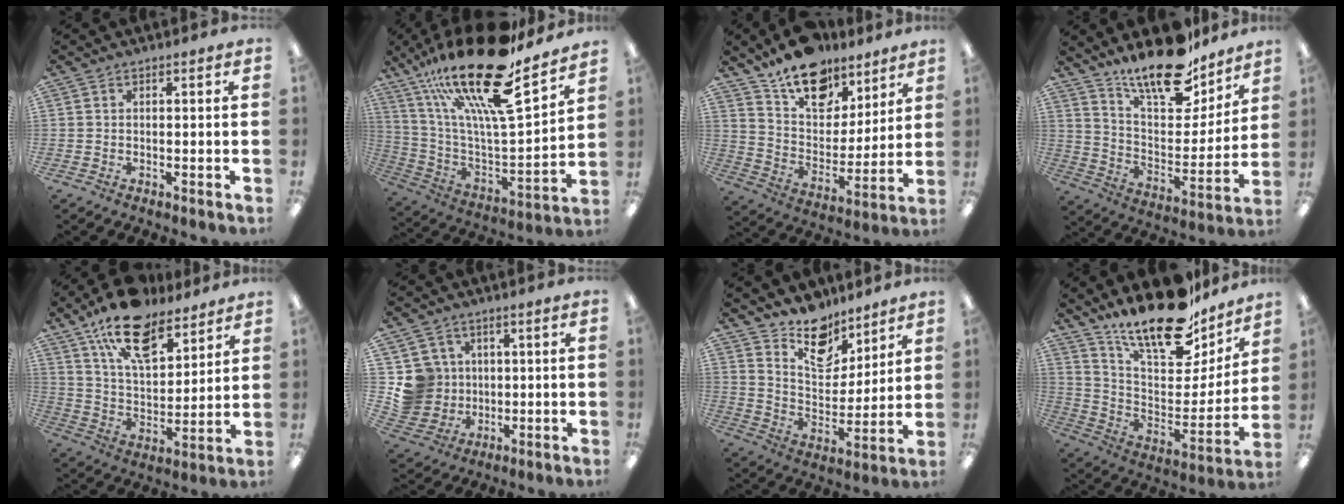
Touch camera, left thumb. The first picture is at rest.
{"total": 27.8, "force": [18.9, 8.1, 18.7], "torque": [-0.331, -0.118, 0.316]}
{"total": 16.4, "force": [12.4, 8.5, 6.6], "torque": [-0.114, -0.078, 0.224]}
{"total": 18.6, "force": [15.8, 6.0, 7.9], "torque": [-0.136, -0.114, 0.274]}
{"total": 17.2, "force": [12.2, 8.0, 9.1], "torque": [-0.154, -0.063, 0.217]}
{"total": 9.5, "force": [1.7, 9.2, 1.5], "torque": [-0.058, -0.003, 0.044]}
{"total": 13.8, "force": [11.0, 6.9, 4.6], "torque": [-0.076, -0.074, 0.206]}
{"total": 21.0, "force": [17.3, 7.2, 9.6], "torque": [-0.152, -0.127, 0.298]}